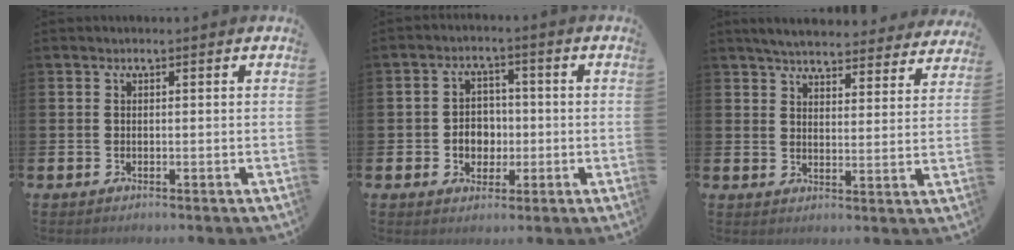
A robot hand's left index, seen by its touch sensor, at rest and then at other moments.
{"total": 3.8, "force": [-0.6, 3.4, 1.6], "torque": [-0.034, 0.006, -0.018]}
{"total": 5.4, "force": [5.2, 0.8, 1.1], "torque": [-0.035, -0.034, 0.090]}